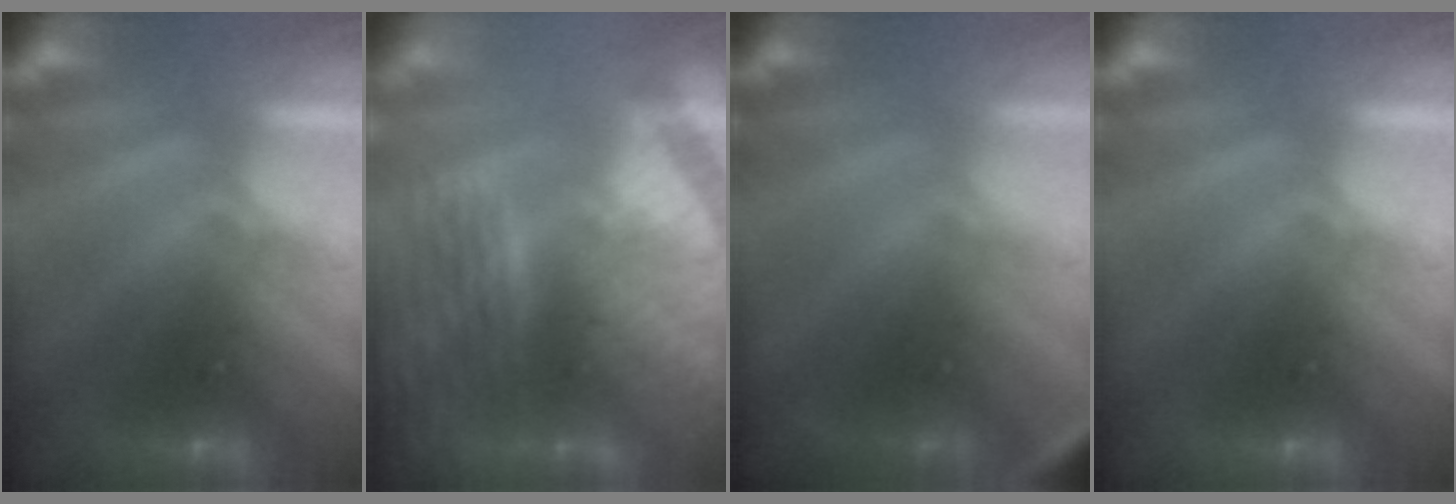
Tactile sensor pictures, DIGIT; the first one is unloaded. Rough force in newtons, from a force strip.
{"total": 5.5}
{"total": 2.8}
{"total": 0.0}